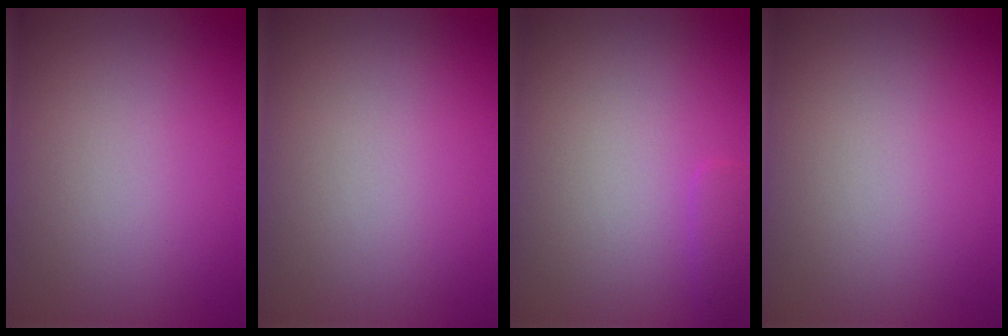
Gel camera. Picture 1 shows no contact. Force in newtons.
{"total": 0.0}
{"total": 1.0, "press": 1.0, "slide": 0.1}
{"total": 0.0}